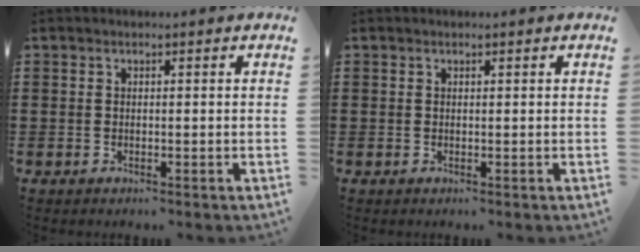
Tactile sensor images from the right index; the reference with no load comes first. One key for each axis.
{"total": 0.0}